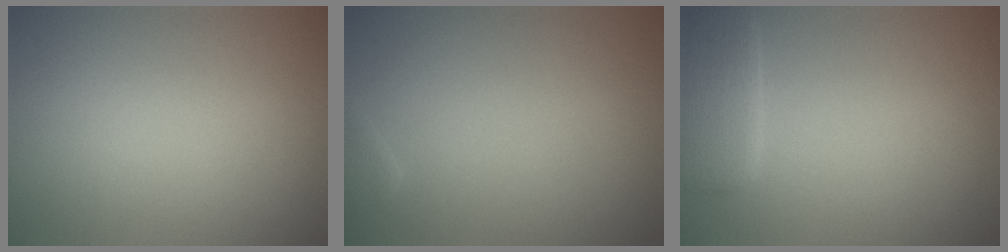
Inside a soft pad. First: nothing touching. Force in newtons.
{"total": 0.8, "press": 0.8, "slide": 0.0}
{"total": 2.9, "press": 2.8, "slide": 0.2}